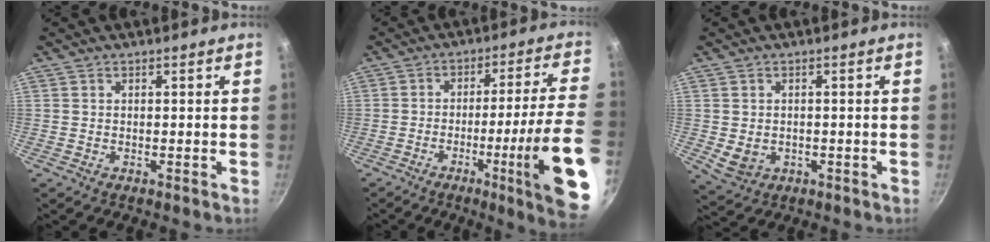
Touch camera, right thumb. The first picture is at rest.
{"total": 18.4, "force": [-6.7, 0.5, 17.1], "torque": [-0.222, 0.025, -0.094]}
{"total": 4.2, "force": [-0.5, 3.4, 2.4], "torque": [-0.042, 0.000, 0.005]}